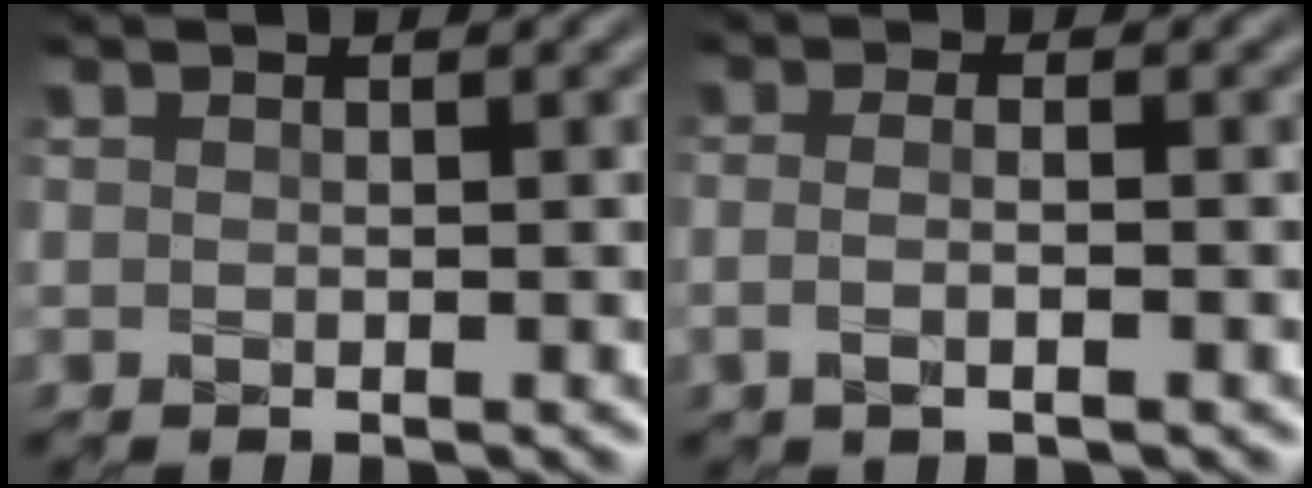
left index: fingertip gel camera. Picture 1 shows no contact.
{"total": 2.5, "force": [-0.3, 1.1, 2.2], "torque": [-0.028, -0.003, -0.019]}